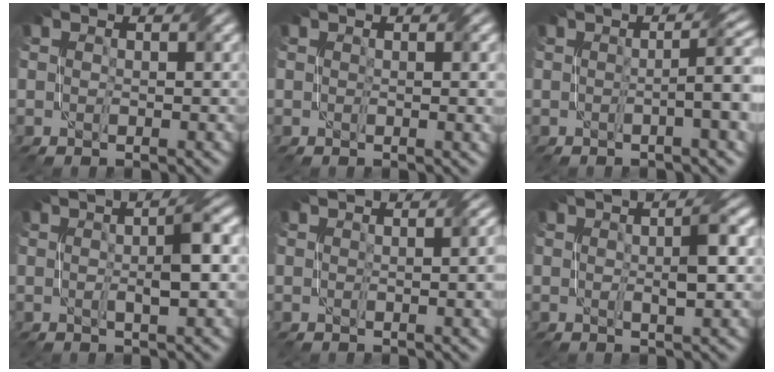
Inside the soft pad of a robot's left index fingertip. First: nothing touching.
{"total": 1.6, "force": [0.4, 0.4, 1.5], "torque": [-0.016, 0.001, 0.009]}
{"total": 5.7, "force": [0.1, 1.2, 5.6], "torque": [-0.069, 0.012, -0.002]}
{"total": 3.8, "force": [0.3, 0.5, 3.7], "torque": [-0.059, 0.008, 0.003]}
{"total": 3.6, "force": [0.4, 1.4, 3.3], "torque": [-0.022, 0.011, 0.007]}
{"total": 3.0, "force": [0.4, 0.5, 3.0], "torque": [-0.045, 0.006, 0.006]}